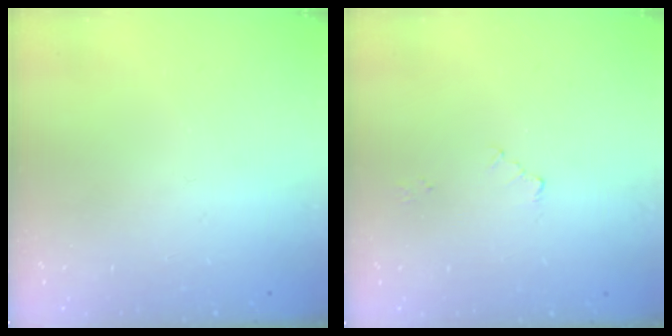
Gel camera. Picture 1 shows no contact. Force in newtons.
{"total": 2.0, "press": 2.0, "slide": 0.3}